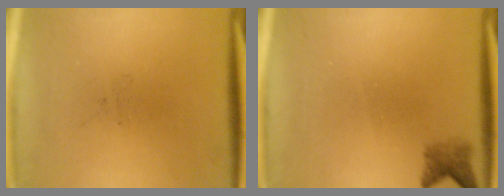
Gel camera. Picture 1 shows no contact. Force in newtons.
{"total": 2.0}